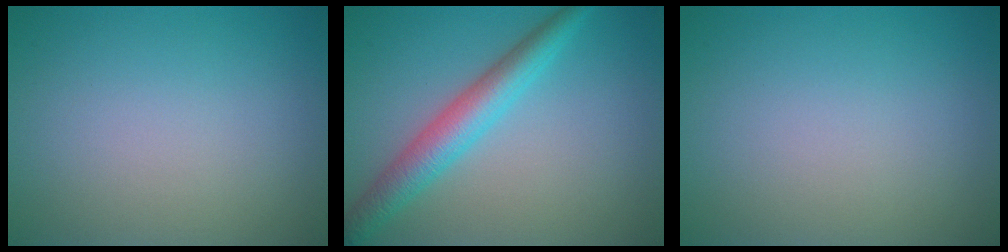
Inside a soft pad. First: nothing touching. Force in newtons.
{"total": 4.4, "press": 4.4, "slide": 0.1}
{"total": 0.0}